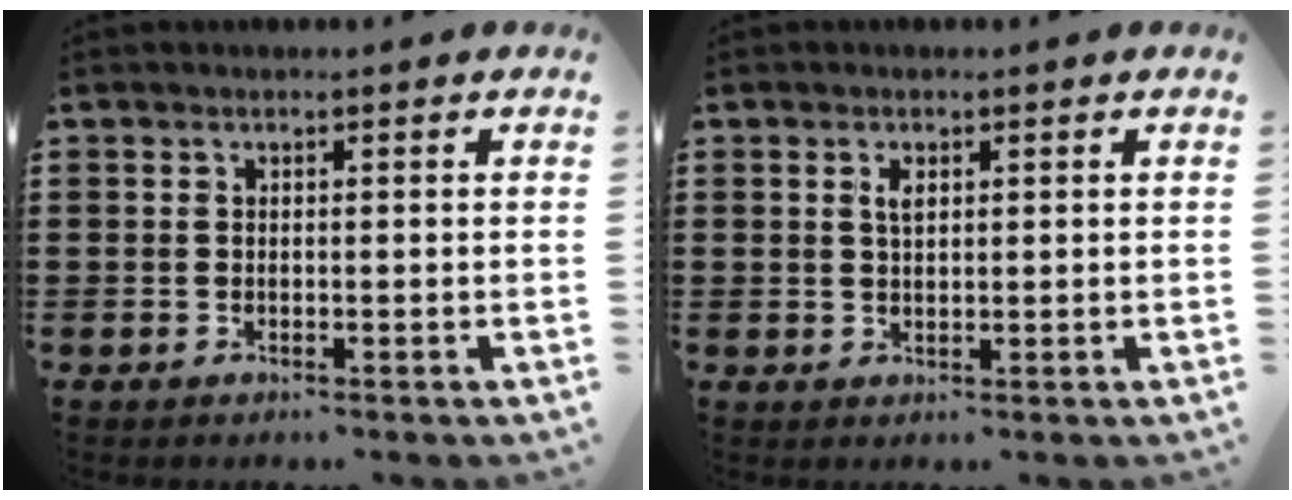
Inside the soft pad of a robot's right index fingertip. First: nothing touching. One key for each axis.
{"total": 1.9, "fx": 0.8, "fy": 0.8, "fz": 1.5, "tx": -0.032, "ty": 0.005, "tz": 0.013}